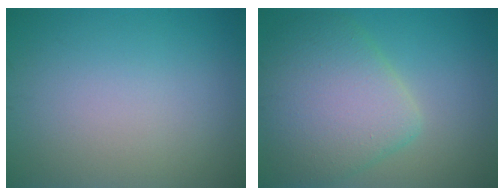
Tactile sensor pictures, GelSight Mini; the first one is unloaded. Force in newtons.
{"total": 7.2, "press": 7.2, "slide": 0.3}